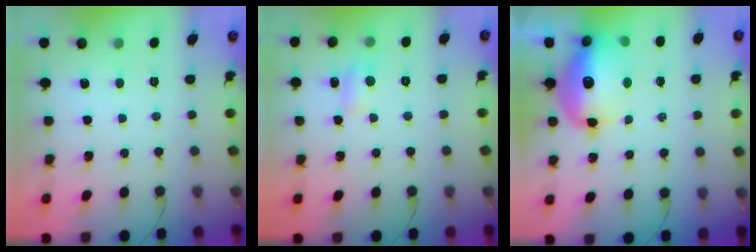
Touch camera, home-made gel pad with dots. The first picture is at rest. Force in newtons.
{"total": 6.8, "press": 6.6, "slide": 1.7}
{"total": 15.6, "press": 15.1, "slide": 3.7}